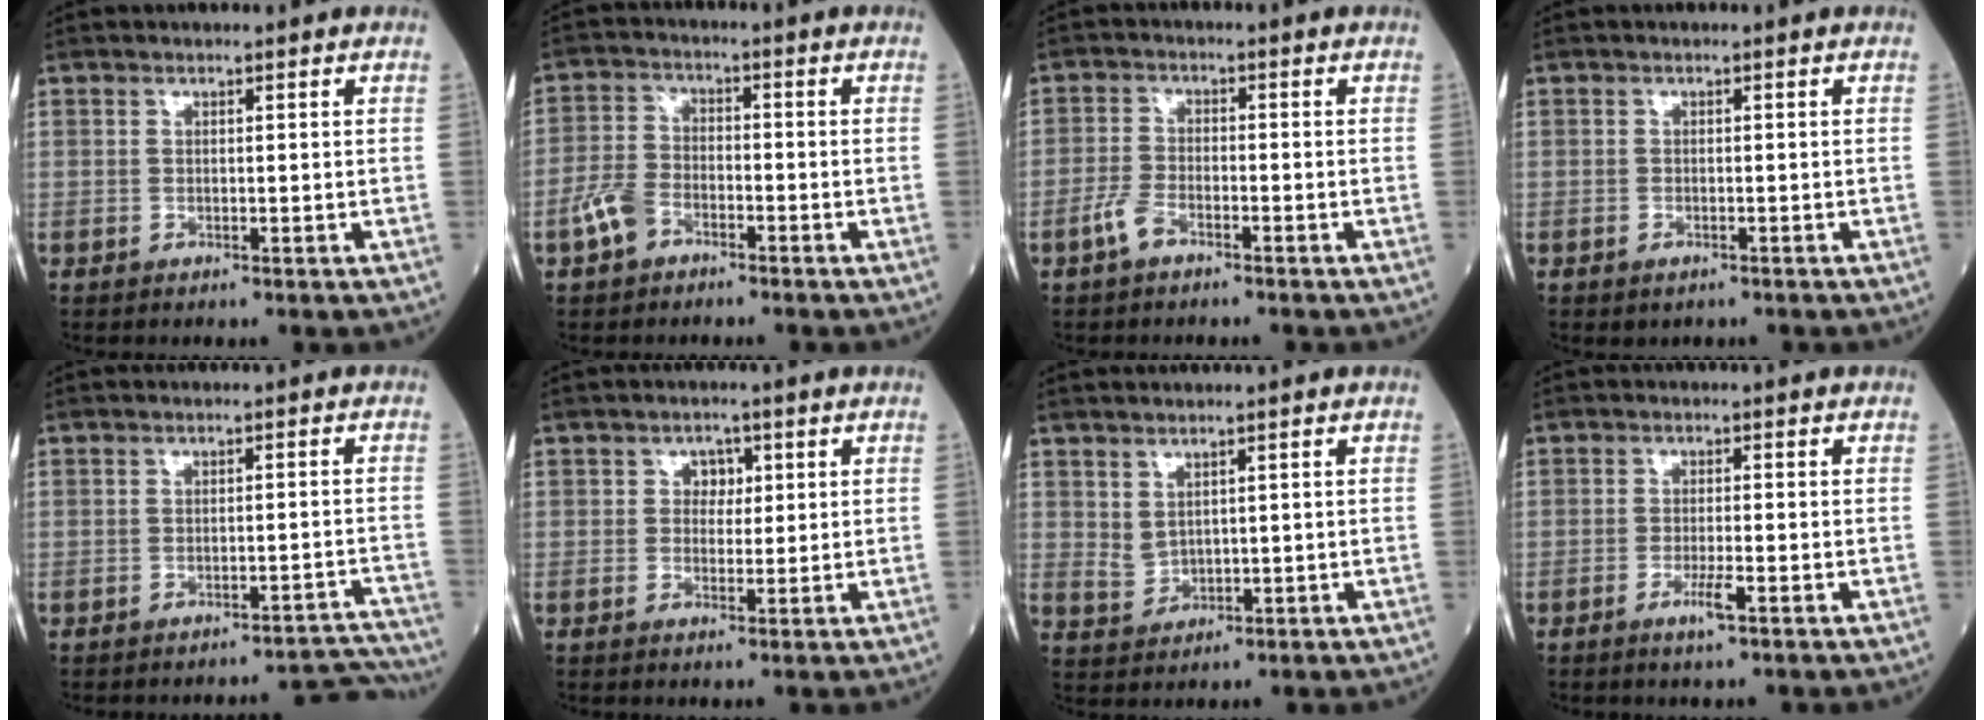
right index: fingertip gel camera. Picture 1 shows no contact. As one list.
[{"total": 5.3, "force": [-3.2, 2.9, 3.0], "torque": [-0.076, 0.008, -0.068]}, {"total": 3.5, "force": [-2.4, 1.3, 2.2], "torque": [-0.052, 0.003, -0.050]}, {"total": 1.0, "force": [-0.6, 0.6, 0.5], "torque": [-0.012, -0.001, -0.004]}, {"total": 6.6, "force": [-6.6, -0.3, -0.6], "torque": [0.028, 0.018, -0.074]}, {"total": 2.5, "force": [0.8, 1.9, 1.4], "torque": [-0.016, 0.003, 0.010]}, {"total": 2.7, "force": [1.3, 1.7, 1.5], "torque": [-0.038, 0.000, 0.039]}, {"total": 2.6, "force": [-1.3, 0.0, 2.2], "torque": [-0.044, -0.004, -0.021]}]